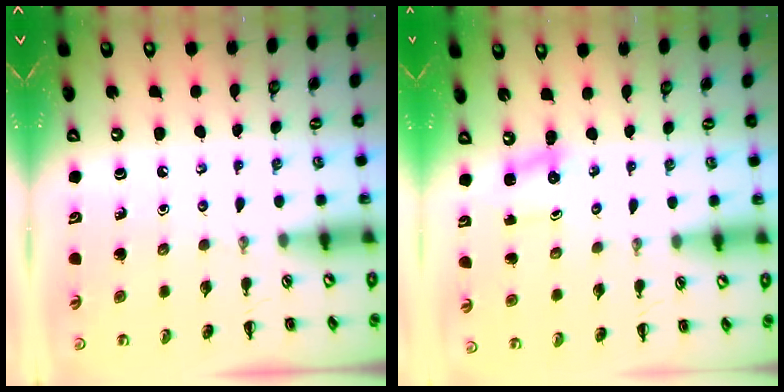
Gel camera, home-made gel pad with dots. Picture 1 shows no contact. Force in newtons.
{"total": 2.0, "press": 1.9, "slide": 0.7}